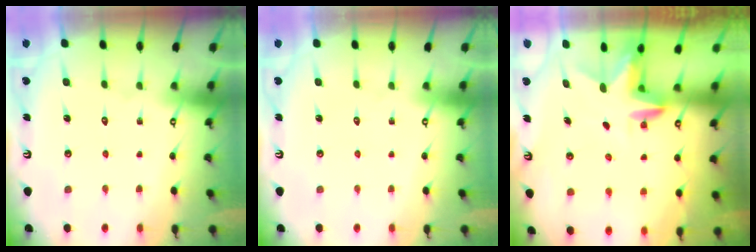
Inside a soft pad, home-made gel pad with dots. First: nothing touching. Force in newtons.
{"total": 0.0}
{"total": 3.0, "press": 3.0, "slide": 0.2}